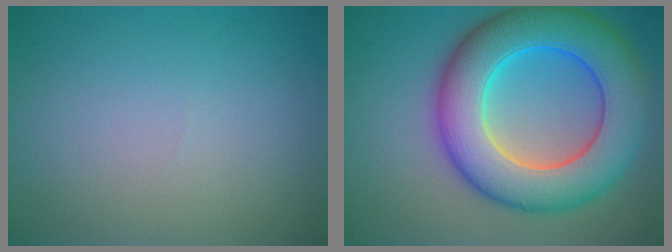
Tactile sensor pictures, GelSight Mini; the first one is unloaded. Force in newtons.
{"total": 11.8, "press": 11.8, "slide": 0.4}